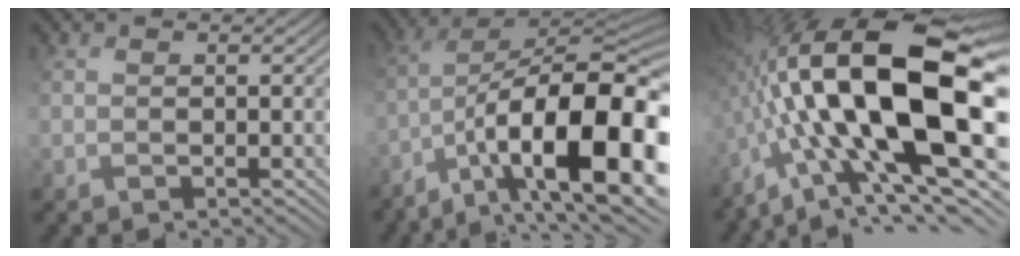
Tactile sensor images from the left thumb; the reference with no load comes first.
{"total": 18.1, "force": [-6.8, 6.8, 15.3], "torque": [-0.238, -0.009, -0.111]}
{"total": 21.1, "force": [-1.3, 8.5, 19.2], "torque": [-0.339, 0.007, -0.031]}